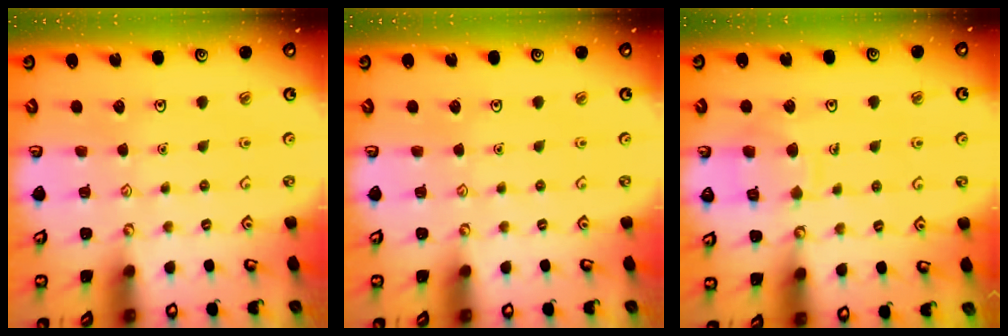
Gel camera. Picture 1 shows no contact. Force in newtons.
{"total": 0.0}
{"total": 9.2, "press": 9.2, "slide": 0.7}